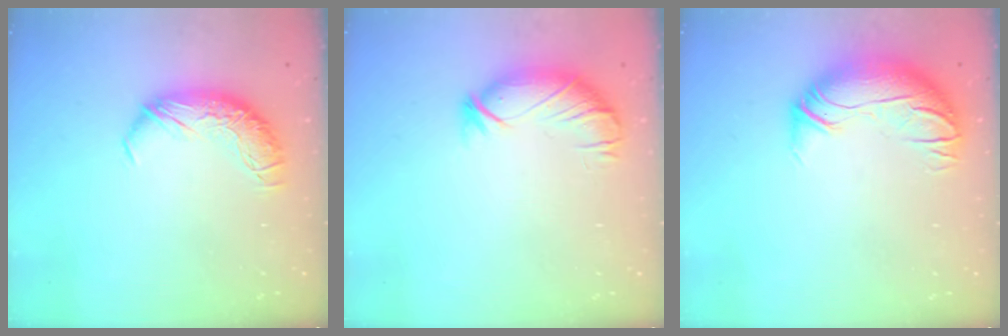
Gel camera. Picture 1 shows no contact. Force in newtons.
{"total": 3.3, "press": 3.0, "slide": 1.5}
{"total": 3.0, "press": 0.5, "slide": 2.9}